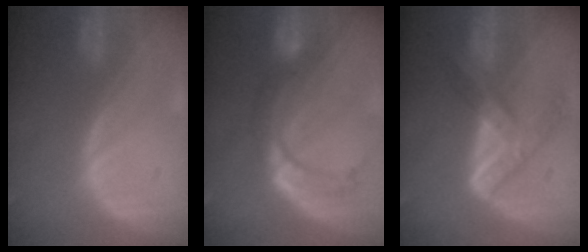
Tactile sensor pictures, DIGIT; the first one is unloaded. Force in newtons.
{"total": 8.5, "press": 7.2, "slide": 4.5}
{"total": 7.3, "press": 6.2, "slide": 3.9}